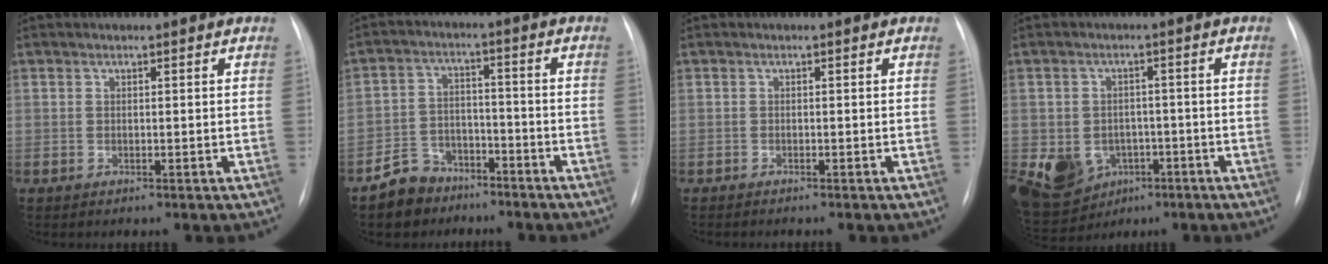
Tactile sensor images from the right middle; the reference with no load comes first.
{"total": 6.9, "force": [-5.1, 4.6, 0.9], "torque": [-0.023, 0.008, -0.087]}
{"total": 1.3, "force": [-1.1, 0.0, 0.7], "torque": [-0.013, -0.005, -0.011]}
{"total": 16.3, "force": [-5.8, 13.5, 7.1], "torque": [-0.187, 0.007, -0.073]}